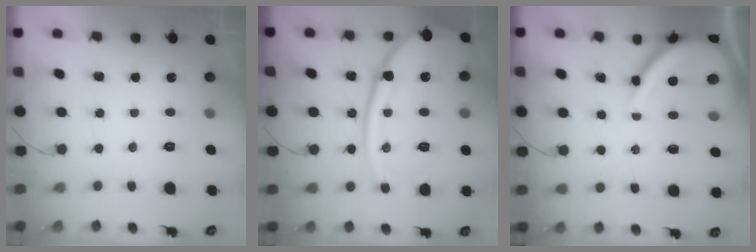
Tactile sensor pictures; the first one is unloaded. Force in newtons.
{"total": 18.9, "press": 18.8, "slide": 1.9}
{"total": 12.4, "press": 12.4, "slide": 1.2}